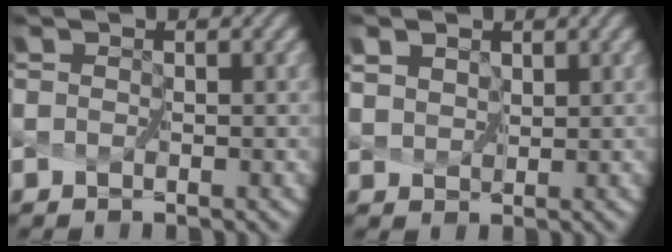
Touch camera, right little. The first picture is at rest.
{"total": 1.9, "force": [1.4, 1.2, 0.3], "torque": [0.011, 0.005, 0.021]}